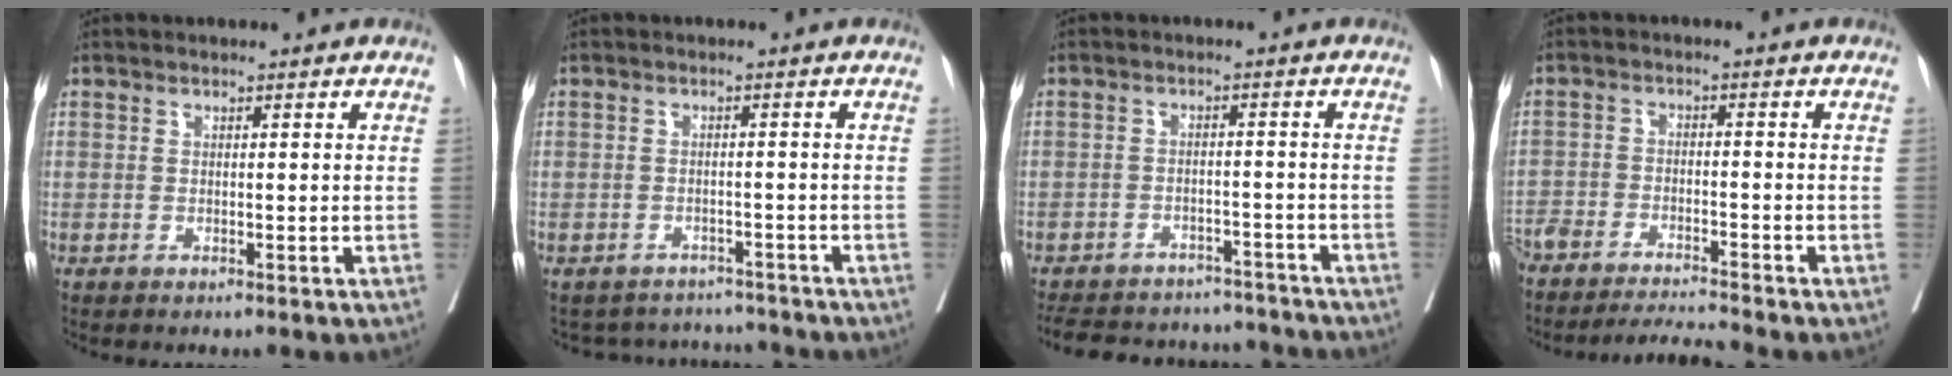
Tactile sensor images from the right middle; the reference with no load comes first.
{"total": 6.3, "force": [-5.9, 2.0, -0.7], "torque": [0.016, 0.022, -0.073]}
{"total": 16.5, "force": [-14.8, 5.8, 4.2], "torque": [-0.100, 0.009, -0.192]}
{"total": 8.0, "force": [-7.7, -0.7, 2.1], "torque": [-0.031, 0.003, -0.132]}